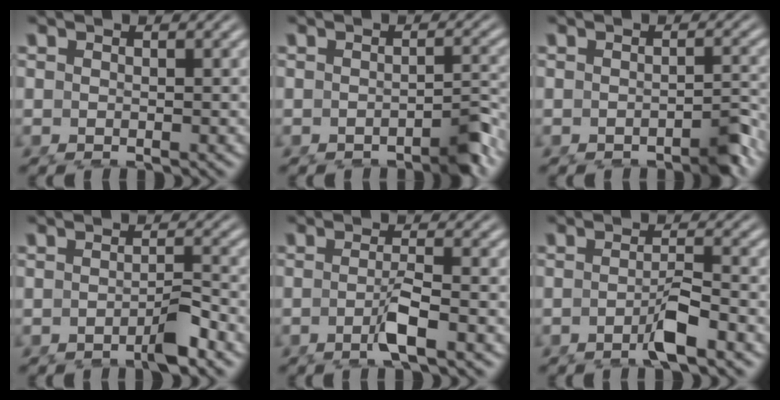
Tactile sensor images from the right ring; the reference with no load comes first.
{"total": 2.4, "force": [-1.9, -0.1, 1.4], "torque": [-0.016, -0.006, -0.031]}
{"total": 2.0, "force": [-1.7, -0.1, 1.1], "torque": [-0.013, -0.006, -0.028]}
{"total": 2.2, "force": [-1.5, -0.6, 1.5], "torque": [-0.008, 0.002, -0.031]}
{"total": 2.6, "force": [-1.3, -0.9, 2.0], "torque": [-0.027, -0.004, -0.024]}
{"total": 2.6, "force": [-1.6, -0.7, 1.9], "torque": [-0.019, -0.002, -0.030]}